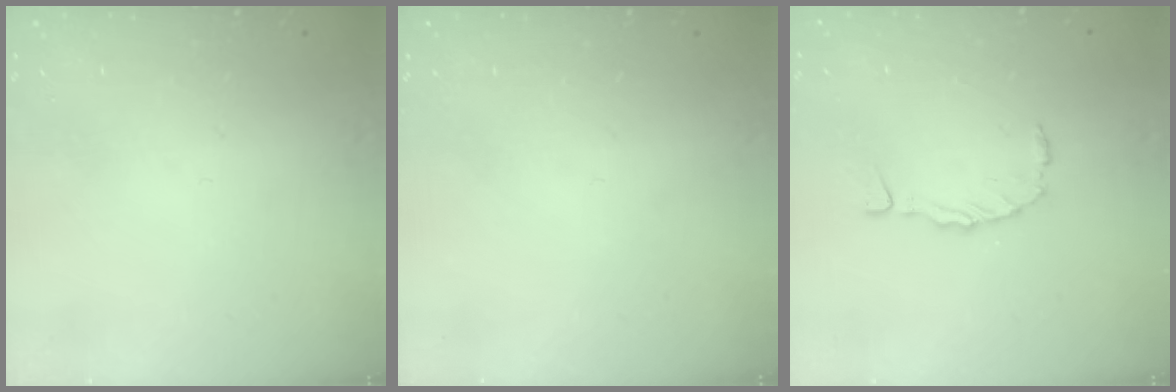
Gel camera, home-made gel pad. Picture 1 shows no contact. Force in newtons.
{"total": 0.0}
{"total": 1.2, "press": 1.2, "slide": 0.3}